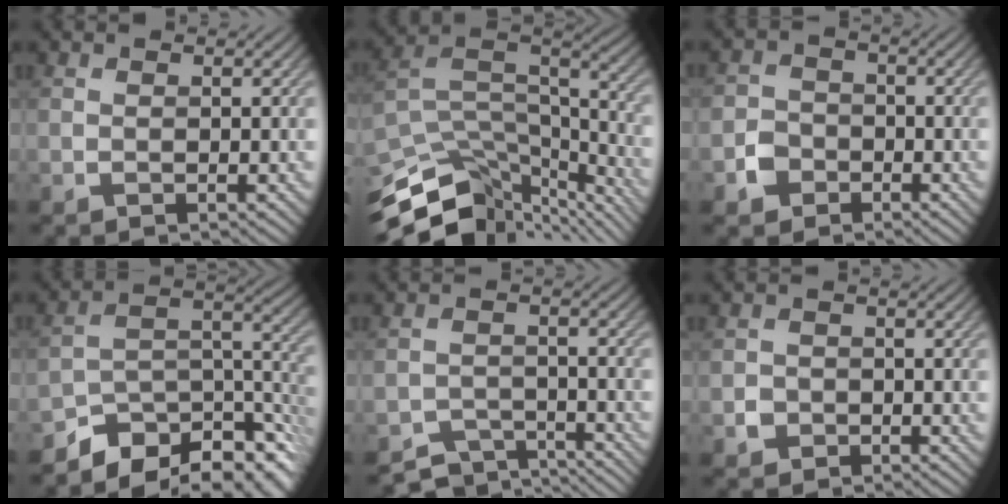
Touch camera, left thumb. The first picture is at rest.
{"total": 12.1, "force": [-7.9, 5.4, 7.5], "torque": [-0.184, -0.013, -0.119]}
{"total": 3.2, "force": [-1.7, 2.6, 0.8], "torque": [-0.019, 0.001, -0.038]}
{"total": 12.4, "force": [-9.7, 4.8, 6.0], "torque": [-0.101, -0.011, -0.155]}
{"total": 5.3, "force": [-4.9, 1.5, 1.4], "torque": [-0.024, -0.005, -0.077]}
{"total": 1.5, "force": [-0.7, 1.3, 0.3], "torque": [0.001, 0.000, -0.016]}